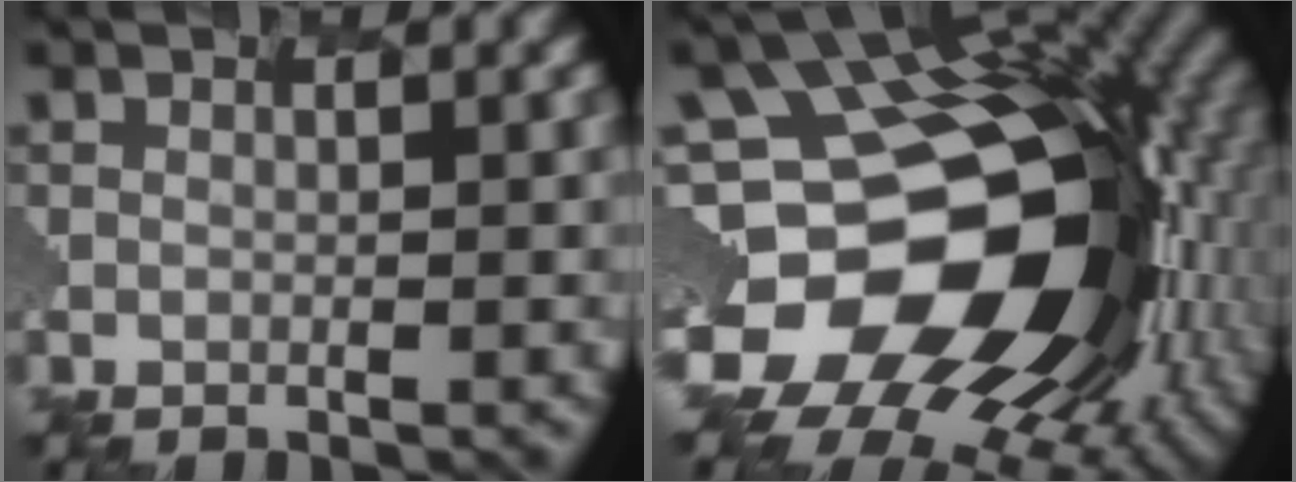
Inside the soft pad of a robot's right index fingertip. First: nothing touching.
{"total": 18.0, "force": [-3.0, 12.6, 12.5], "torque": [-0.244, -0.026, -0.034]}